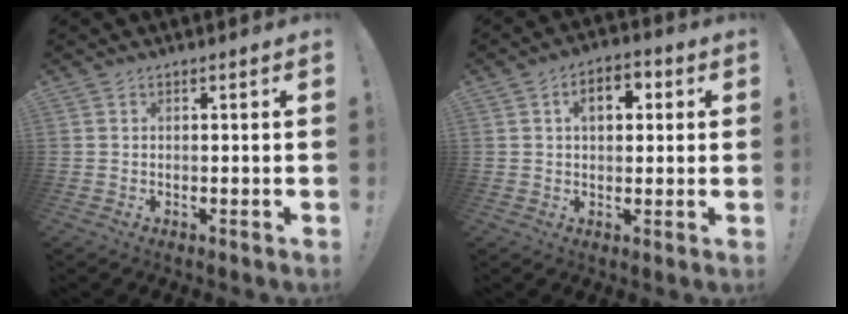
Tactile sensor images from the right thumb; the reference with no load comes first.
{"total": 7.2, "force": [1.7, 4.7, 5.2], "torque": [-0.068, 0.006, 0.024]}